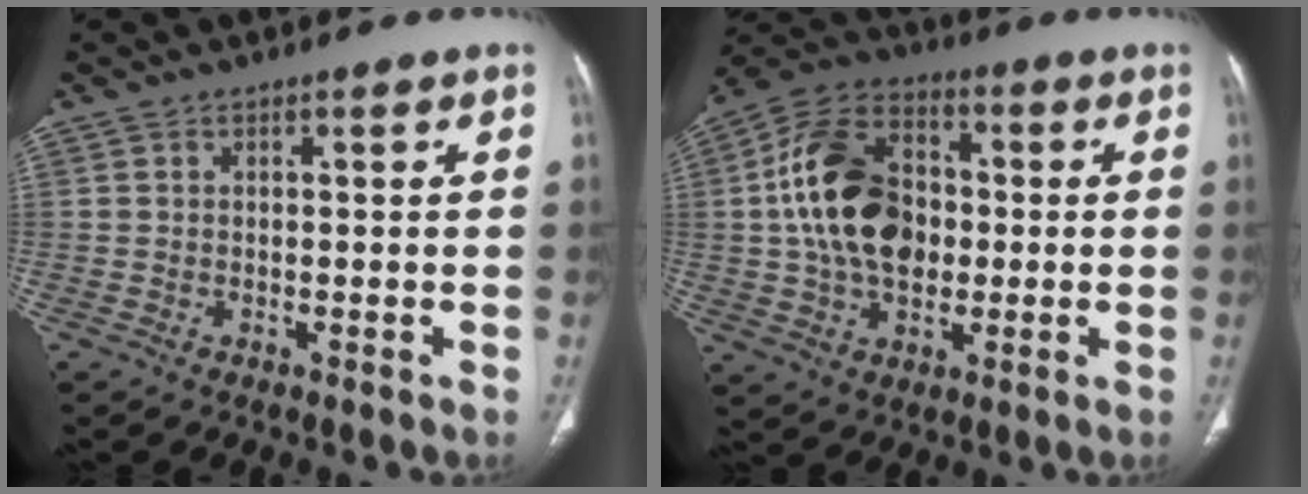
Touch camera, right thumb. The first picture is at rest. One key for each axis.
{"total": 18.3, "fx": 0.4, "fy": 12.6, "fz": 13.3, "tx": -0.221, "ty": 0.023, "tz": 0.005}